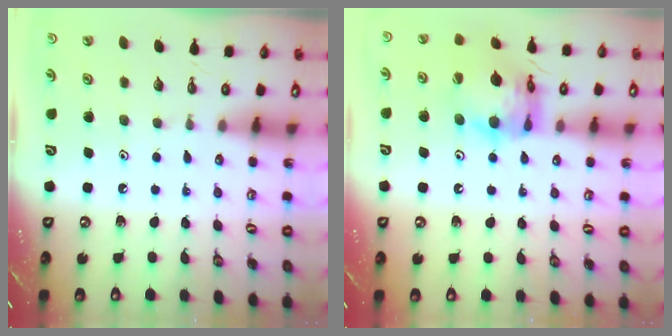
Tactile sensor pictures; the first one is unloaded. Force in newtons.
{"total": 13.7, "press": 13.6, "slide": 1.7}